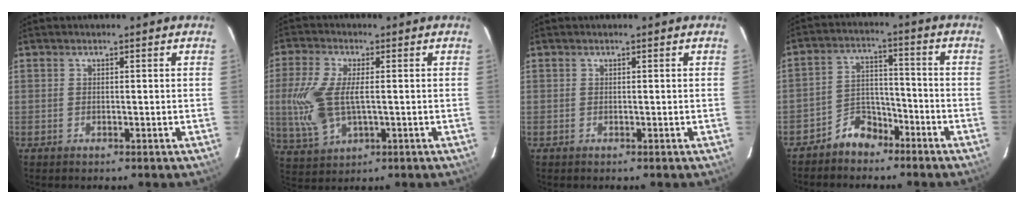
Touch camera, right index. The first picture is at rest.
{"total": 11.6, "force": [-0.4, 5.7, 10.1], "torque": [-0.226, -0.002, 0.000]}
{"total": 0.0}
{"total": 6.6, "force": [-5.2, 3.9, 1.3], "torque": [-0.026, 0.023, -0.087]}